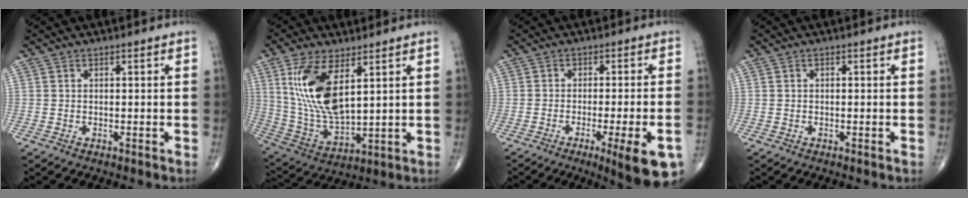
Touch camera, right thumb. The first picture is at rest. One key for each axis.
{"total": 15.1, "fx": 5.4, "fy": 6.4, "fz": 12.5, "tx": -0.250, "ty": -0.024, "tz": 0.121}
{"total": 12.8, "fx": -5.8, "fy": 2.2, "fz": 11.2, "tx": -0.112, "ty": 0.006, "tz": -0.072}
{"total": 0.0}